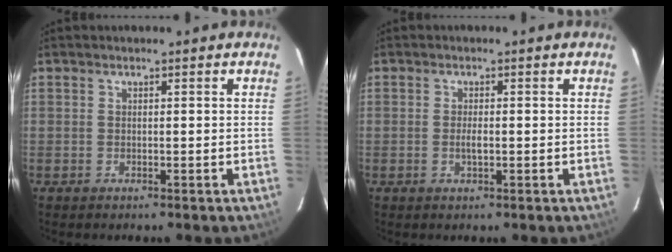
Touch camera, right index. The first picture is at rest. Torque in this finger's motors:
{"motor_torque": [0.70, 0.01, 0.31, 0.06]}